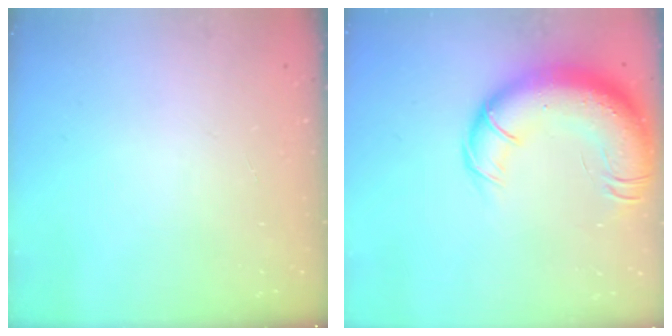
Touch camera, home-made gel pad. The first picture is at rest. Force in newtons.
{"total": 22.6, "press": 22.0, "slide": 5.3}